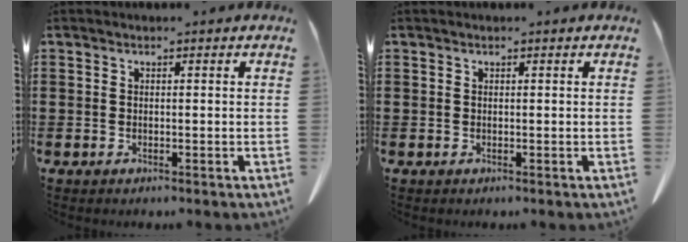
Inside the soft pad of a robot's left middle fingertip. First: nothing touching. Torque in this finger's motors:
{"motor_torque": [-0.59, 0.66, -0.12, -0.03]}